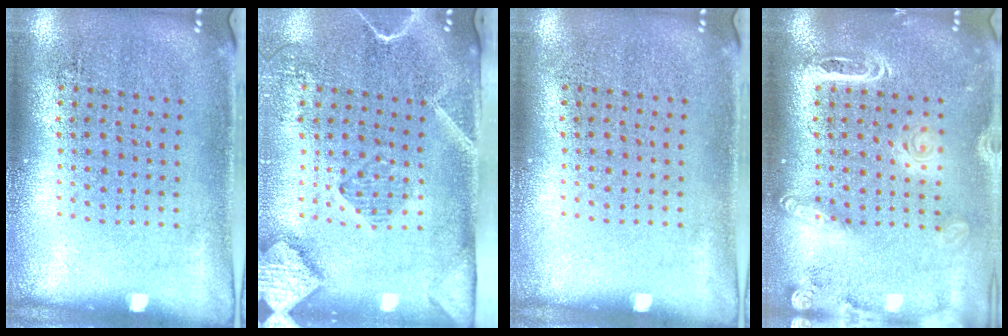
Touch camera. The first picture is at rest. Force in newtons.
{"total": 2.7, "press": 2.0, "slide": 1.8}
{"total": 0.0}
{"total": 1.9, "press": 1.6, "slide": 1.0}